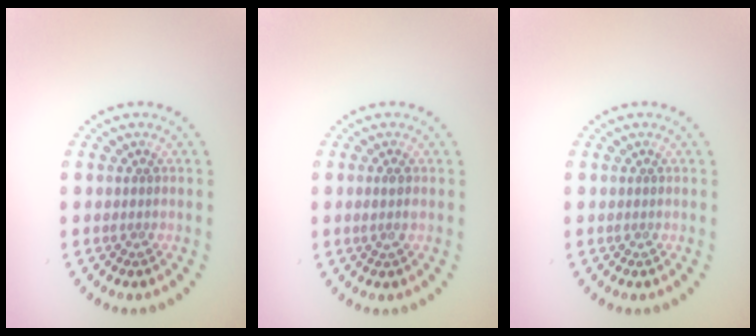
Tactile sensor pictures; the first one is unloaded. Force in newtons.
{"total": 1.0, "press": 0.9, "slide": 0.5}
{"total": 0.0}